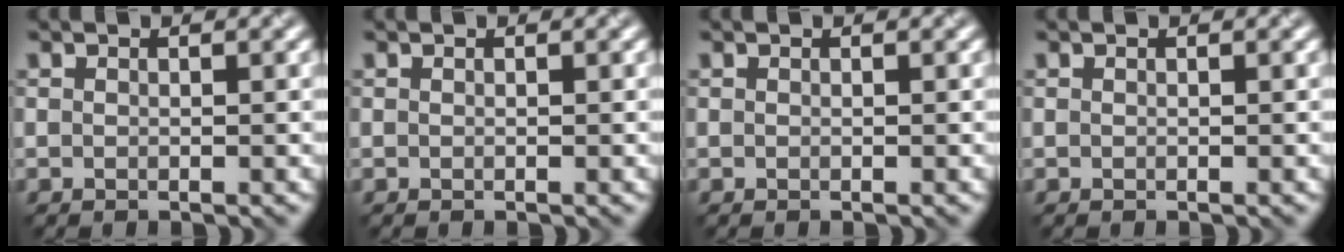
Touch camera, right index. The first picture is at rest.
{"total": 0.0}
{"total": 0.0}
{"total": 0.0}